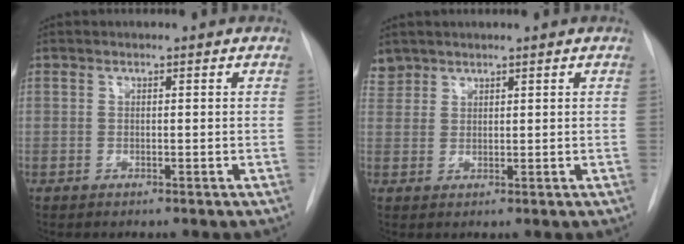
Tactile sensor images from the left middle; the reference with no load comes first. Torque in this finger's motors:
{"motor_torque": [0.28, -0.28, 0.09, -0.02]}